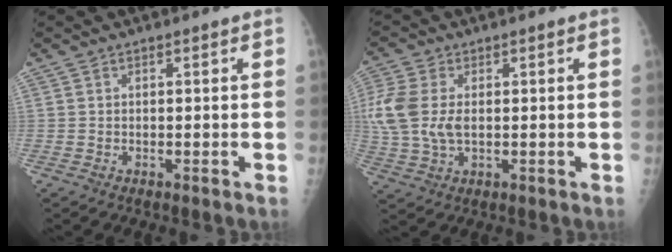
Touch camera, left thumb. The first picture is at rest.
{"total": 9.8, "force": [1.0, 6.0, 7.6], "torque": [-0.197, 0.005, 0.023]}